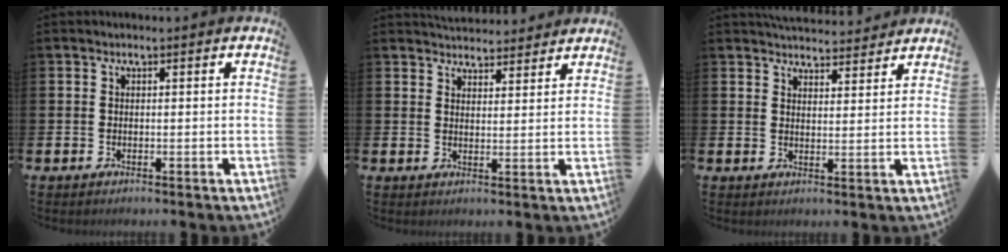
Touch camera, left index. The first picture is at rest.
{"total": 4.2, "force": [4.1, 0.9, -0.1], "torque": [0.006, -0.026, 0.073]}
{"total": 4.6, "force": [4.5, 1.0, 0.1], "torque": [0.001, -0.026, 0.080]}